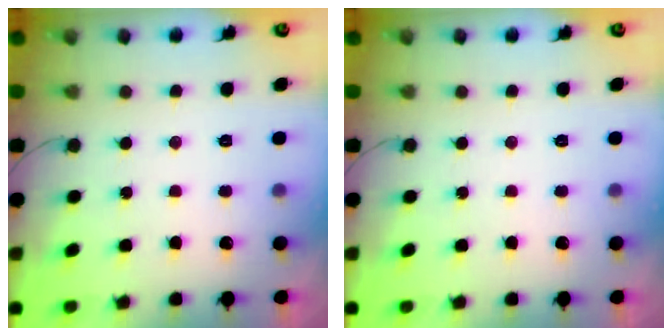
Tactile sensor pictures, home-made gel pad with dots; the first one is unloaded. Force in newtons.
{"total": 0.0}